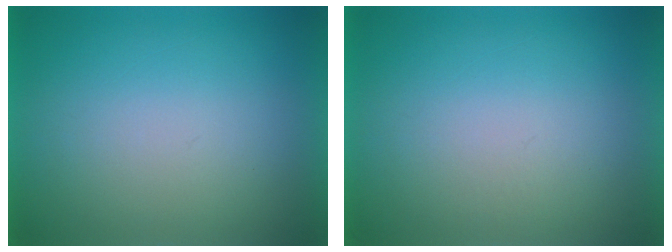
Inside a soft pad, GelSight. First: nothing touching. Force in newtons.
{"total": 1.2}